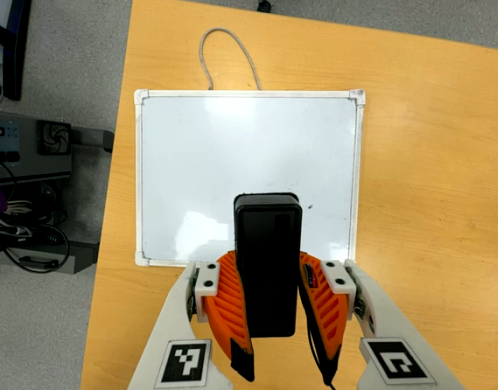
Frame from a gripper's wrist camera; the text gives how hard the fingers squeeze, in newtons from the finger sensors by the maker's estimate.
{"total": 8.2, "left": 7.0, "right": 9.4}